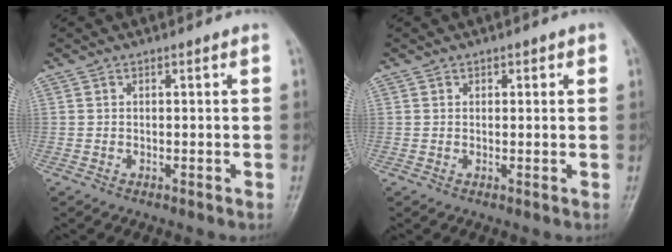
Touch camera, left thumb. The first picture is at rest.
{"total": 1.2, "force": [0.6, 1.0, 0.4], "torque": [0.010, -0.001, 0.003]}